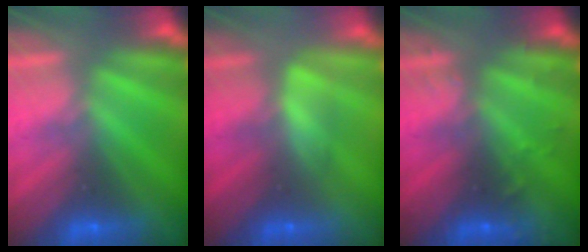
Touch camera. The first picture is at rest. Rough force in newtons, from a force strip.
{"total": 2.6}
{"total": 2.9}